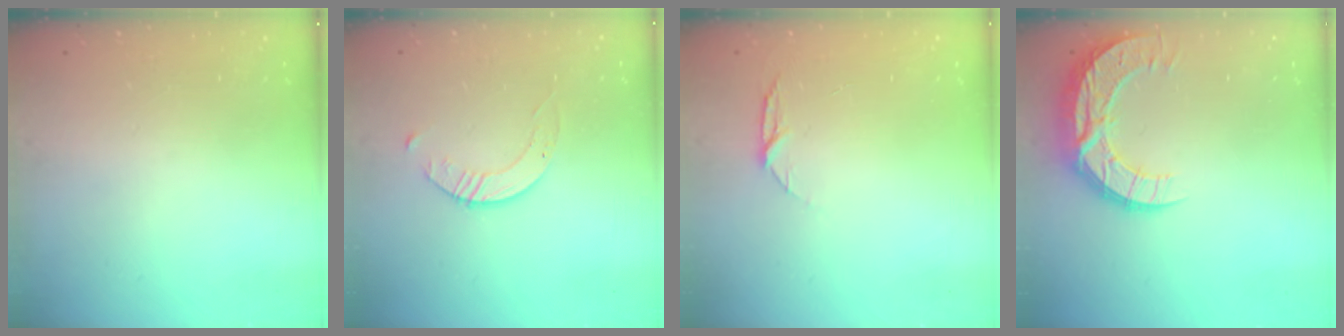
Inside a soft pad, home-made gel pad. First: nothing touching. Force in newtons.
{"total": 2.8, "press": 2.8, "slide": 0.3}
{"total": 4.8, "press": 4.8, "slide": 0.6}
{"total": 12.9, "press": 12.9, "slide": 1.1}